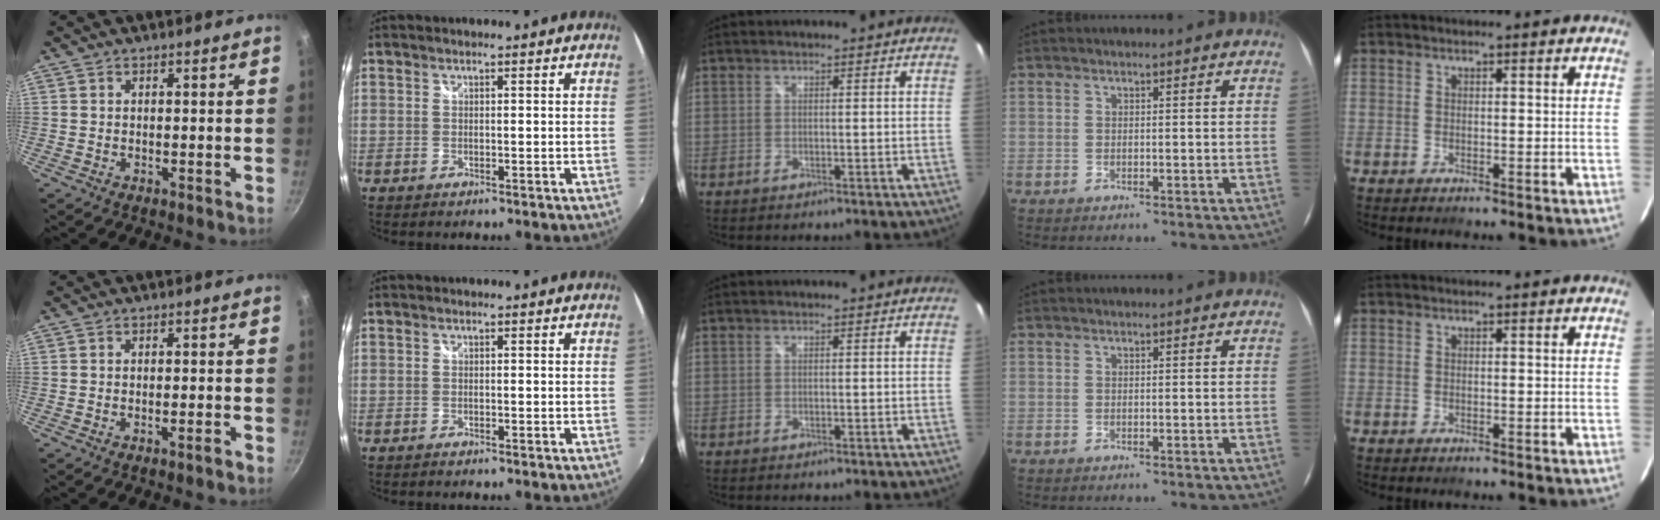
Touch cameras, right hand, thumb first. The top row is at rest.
{"thumb": {"total": 1.6, "force": [-1.2, 0.0, 1.1], "torque": [-0.022, 0.013, -0.017]}, "index": {"total": 0.8, "force": [-0.7, 0.3, 0.2], "torque": [-0.009, -0.002, -0.015]}}